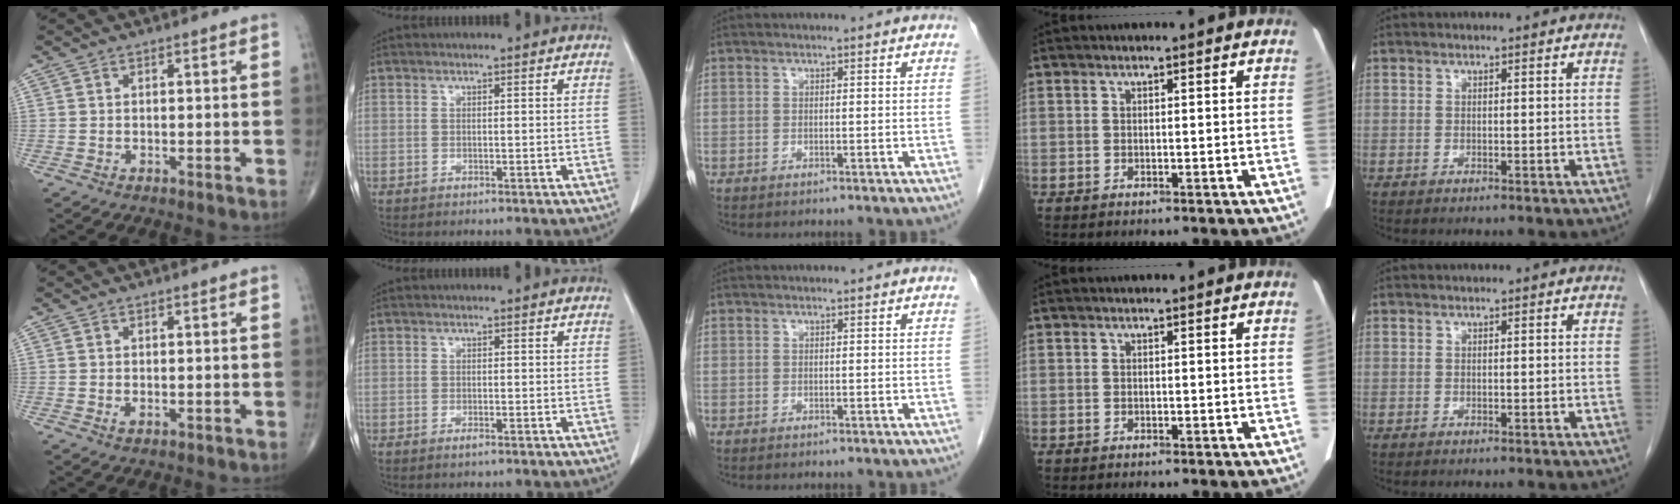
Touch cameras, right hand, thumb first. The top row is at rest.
{"thumb": {"total": 0.8, "force": [0.0, 0.4, 0.6], "torque": [-0.010, -0.002, 0.000]}, "index": {"total": 0.9, "force": [-0.6, 0.1, 0.6], "torque": [-0.012, -0.001, -0.009]}}